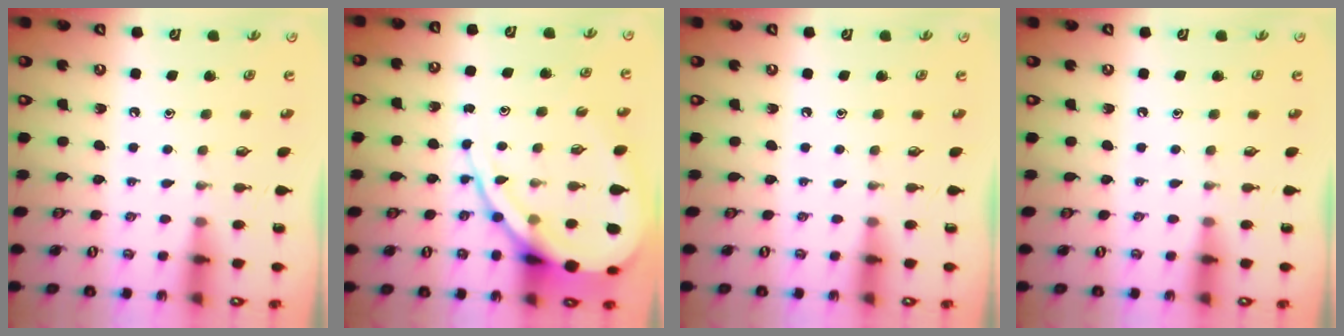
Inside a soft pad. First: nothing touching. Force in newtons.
{"total": 14.3, "press": 14.2, "slide": 1.3}
{"total": 0.0}
{"total": 0.0}